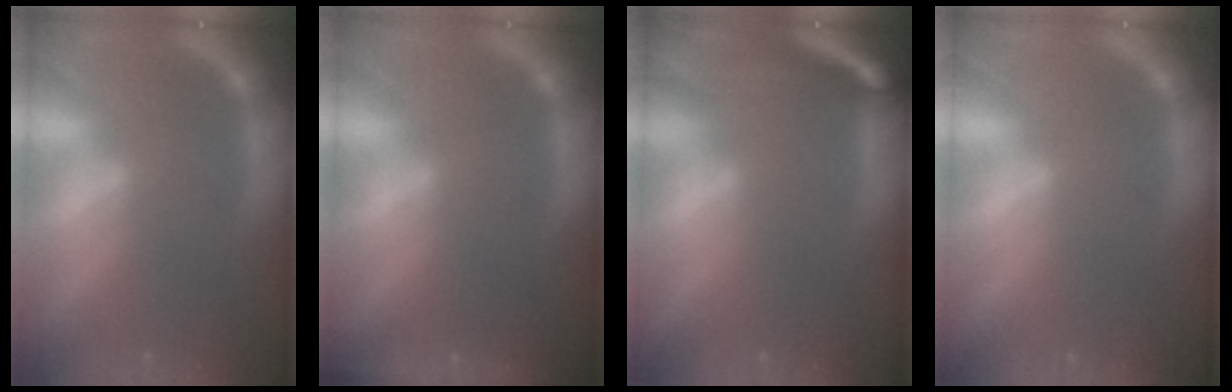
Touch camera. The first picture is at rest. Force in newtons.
{"total": 4.0}
{"total": 7.1}
{"total": 0.0}